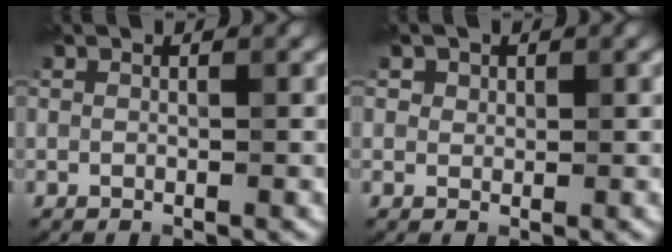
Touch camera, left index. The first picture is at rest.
{"total": 1.1, "force": [0.6, 0.9, 0.2], "torque": [0.002, 0.000, 0.005]}